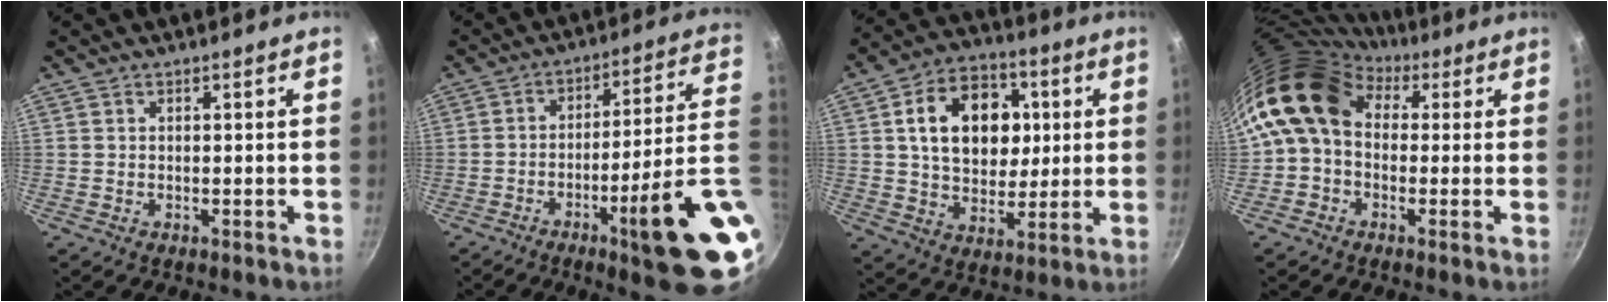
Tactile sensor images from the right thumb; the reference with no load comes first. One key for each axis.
{"total": 19.7, "fx": -5.1, "fy": 2.3, "fz": 18.9, "tx": -0.242, "ty": 0.024, "tz": -0.067}
{"total": 17.4, "fx": 3.4, "fy": 12.8, "fz": 11.4, "tx": -0.138, "ty": 0.010, "tz": 0.052}
{"total": 11.7, "fx": 2.4, "fy": 8.9, "fz": 7.2, "tx": -0.111, "ty": 0.016, "tz": 0.018}